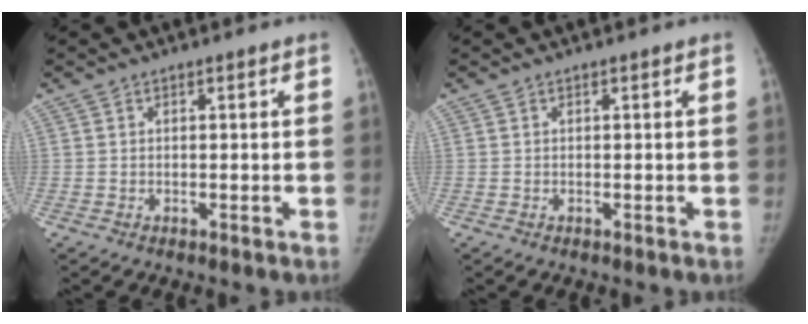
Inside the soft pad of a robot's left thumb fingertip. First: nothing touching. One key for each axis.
{"total": 0.0}